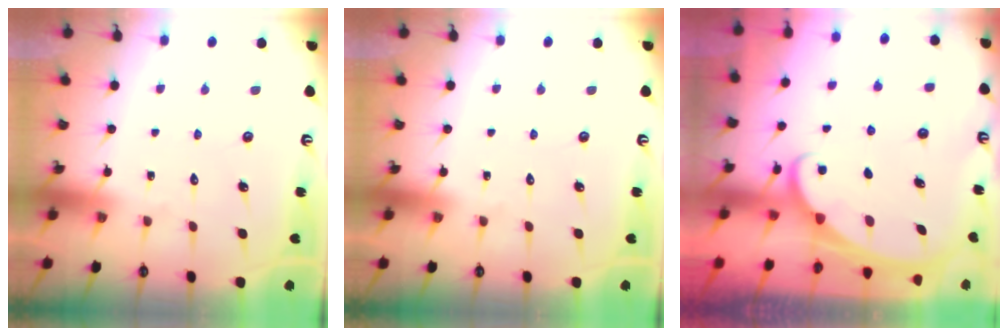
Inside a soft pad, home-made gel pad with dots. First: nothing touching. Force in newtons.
{"total": 0.0}
{"total": 2.1, "press": 2.1, "slide": 0.3}